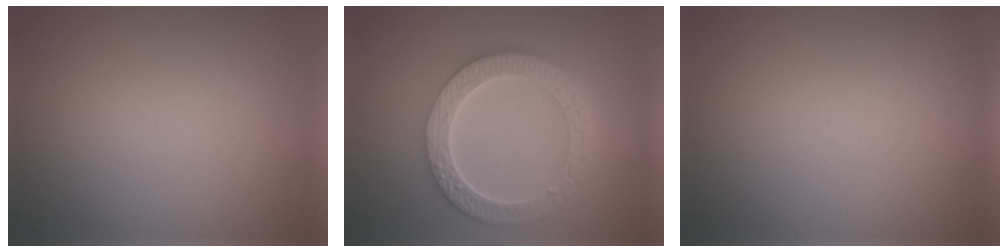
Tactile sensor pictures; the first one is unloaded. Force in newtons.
{"total": 6.4, "press": 4.9, "slide": 4.1}
{"total": 0.0}